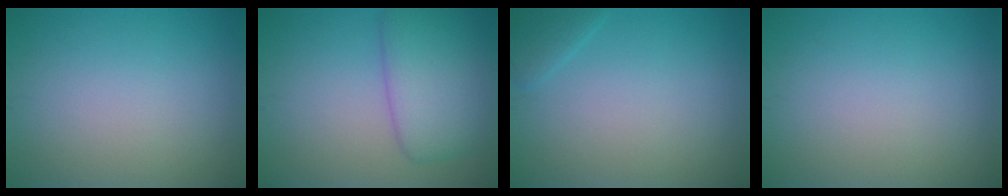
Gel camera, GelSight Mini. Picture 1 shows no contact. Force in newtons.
{"total": 5.7, "press": 5.7, "slide": 0.2}
{"total": 1.3, "press": 1.3, "slide": 0.1}
{"total": 0.0}